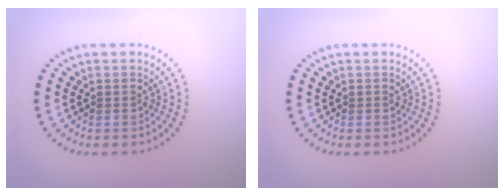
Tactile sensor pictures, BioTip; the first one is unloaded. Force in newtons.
{"total": 0.0}